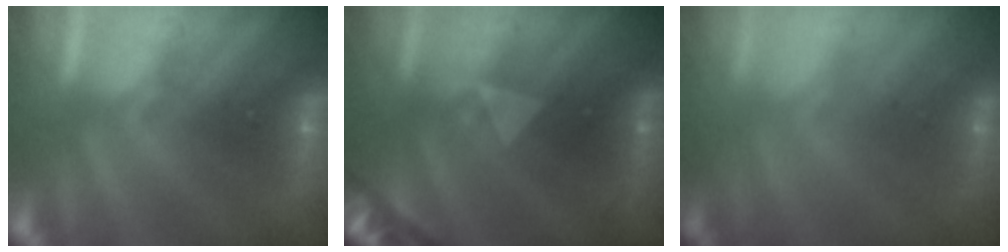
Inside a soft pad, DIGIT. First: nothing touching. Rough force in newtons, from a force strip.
{"total": 2.4}
{"total": 1.6}